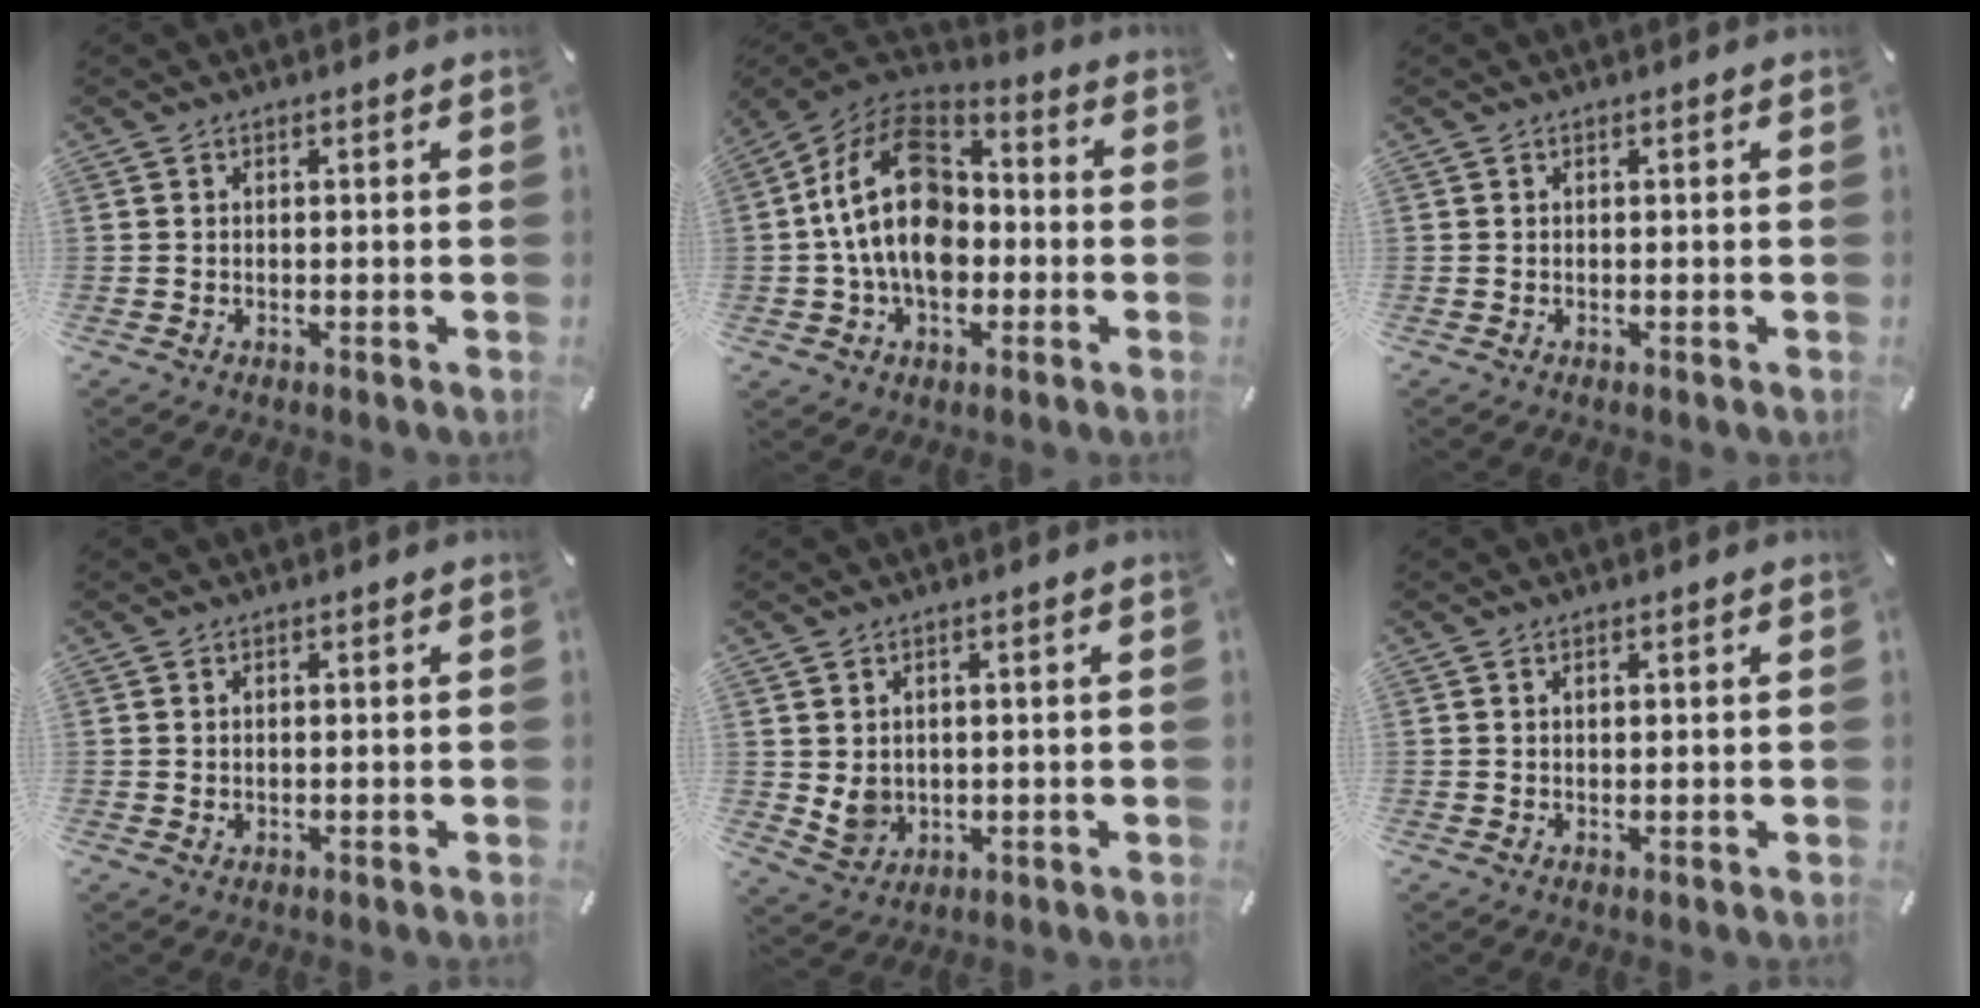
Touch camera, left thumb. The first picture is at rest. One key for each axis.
{"total": 19.2, "fx": -1.1, "fy": 14.0, "fz": 13.0, "tx": -0.260, "ty": 0.014, "tz": -0.025}
{"total": 0.0}
{"total": 0.7, "fx": 0.2, "fy": 0.6, "fz": 0.3, "tx": 0.001, "ty": 0.000, "tz": 0.002}
{"total": 5.0, "fx": 1.3, "fy": 4.7, "fz": 1.3, "tx": -0.029, "ty": -0.007, "tz": 0.025}
{"total": 0.8, "fx": 0.4, "fy": 0.4, "fz": 0.6, "tx": -0.011, "ty": 0.001, "tz": 0.007}